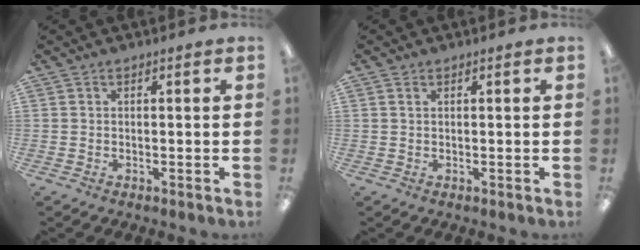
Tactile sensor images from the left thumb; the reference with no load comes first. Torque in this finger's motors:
{"motor_torque": [0.08, -0.03, -0.35, 0.18, -0.05]}